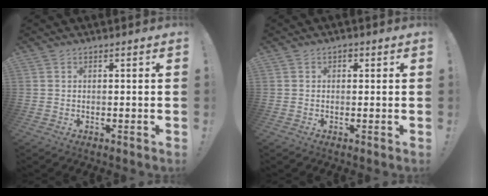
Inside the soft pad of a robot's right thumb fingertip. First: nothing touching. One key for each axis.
{"total": 1.2, "fx": 0.1, "fy": 1.0, "fz": 0.6, "tx": -0.010, "ty": 0.004, "tz": 0.001}